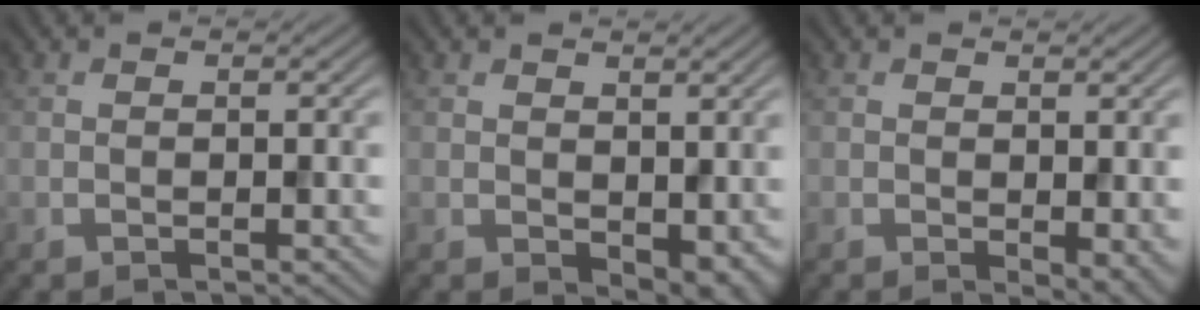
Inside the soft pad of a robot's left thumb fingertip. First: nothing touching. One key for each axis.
{"total": 3.8, "fx": 0.6, "fy": 2.4, "fz": 2.8, "tx": -0.045, "ty": -0.014, "tz": 0.016}
{"total": 3.5, "fx": -0.4, "fy": 1.8, "fz": 3.0, "tx": -0.039, "ty": -0.011, "tz": -0.001}